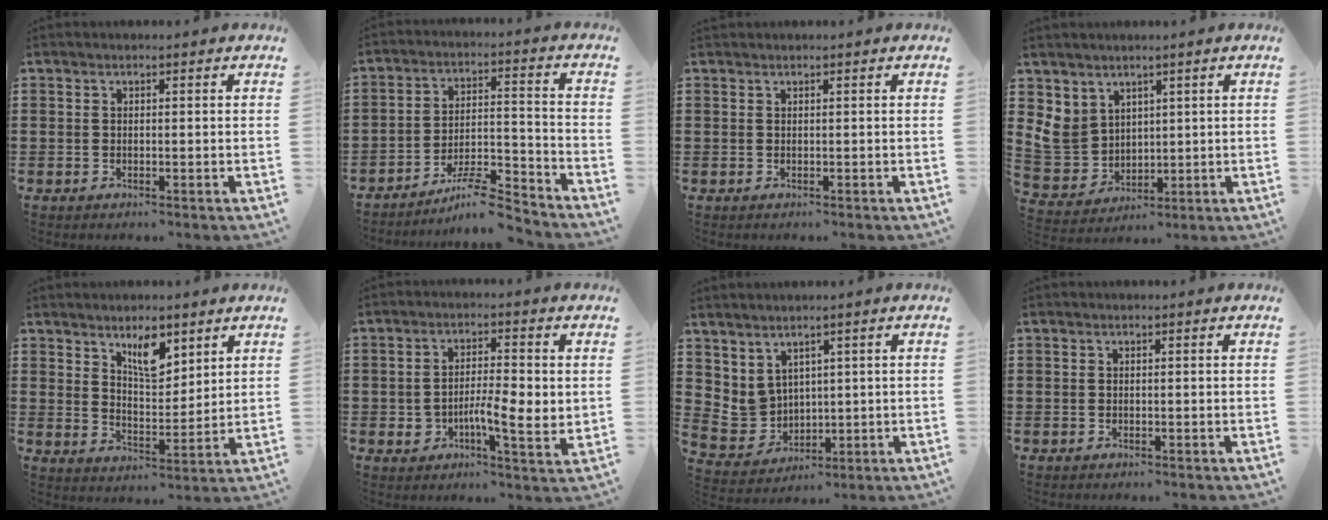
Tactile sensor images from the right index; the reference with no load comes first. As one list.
[{"total": 8.2, "force": [-7.3, 1.0, 3.7], "torque": [-0.058, 0.013, -0.137]}, {"total": 0.0}, {"total": 6.4, "force": [2.8, 5.5, 1.7], "torque": [-0.080, -0.003, 0.052]}, {"total": 6.7, "force": [4.6, 2.7, 4.0], "torque": [-0.065, -0.011, 0.078]}, {"total": 6.2, "force": [-1.2, 2.7, 5.4], "torque": [-0.090, 0.007, -0.024]}, {"total": 4.3, "force": [2.6, 3.4, 0.8], "torque": [-0.051, -0.015, 0.050]}, {"total": 0.0}]